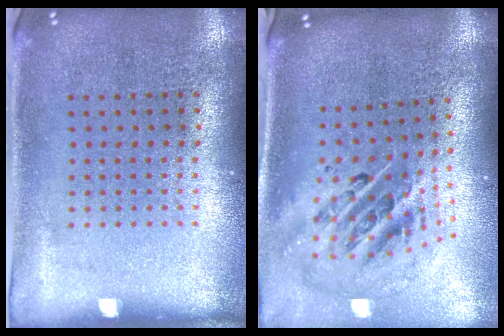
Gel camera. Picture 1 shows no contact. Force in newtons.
{"total": 2.9, "press": 1.9, "slide": 2.1}